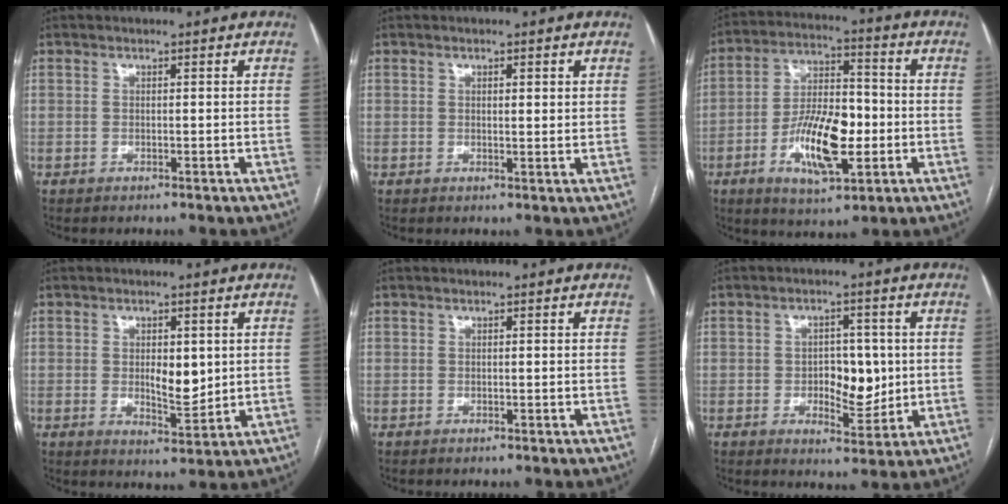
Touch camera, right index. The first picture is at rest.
{"total": 1.7, "force": [0.8, 0.5, 1.4], "torque": [-0.023, -0.002, 0.009]}
{"total": 13.3, "force": [-3.5, 4.8, 11.9], "torque": [-0.221, 0.007, -0.056]}
{"total": 5.4, "force": [0.6, 2.2, 4.8], "torque": [-0.073, -0.008, 0.014]}
{"total": 0.0}
{"total": 6.8, "force": [-0.2, 3.7, 5.8], "torque": [-0.078, 0.005, 0.004]}